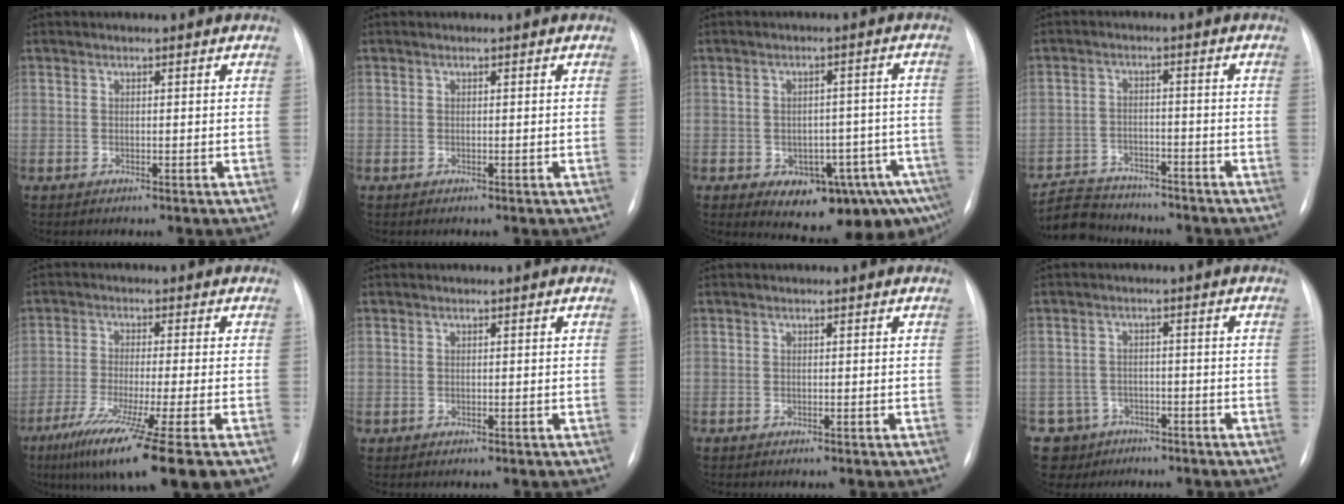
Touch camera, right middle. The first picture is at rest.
{"total": 0.0}
{"total": 12.9, "force": [-6.9, 5.6, 9.3], "torque": [-0.090, 0.023, -0.081]}
{"total": 9.0, "force": [-8.4, 3.0, 1.6], "torque": [-0.032, 0.007, -0.130]}
{"total": 14.0, "force": [-8.4, -0.7, 11.1], "torque": [-0.177, -0.048, -0.136]}
{"total": 0.0}
{"total": 0.0}
{"total": 6.1, "force": [-3.8, 4.8, -0.4], "torque": [0.007, 0.010, -0.057]}